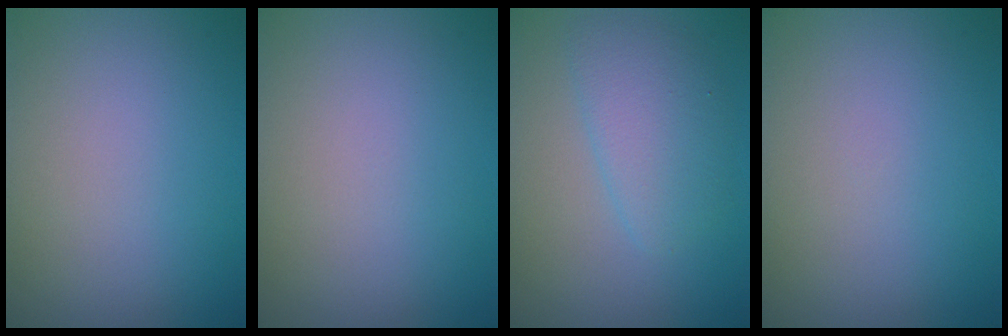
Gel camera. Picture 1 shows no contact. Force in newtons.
{"total": 0.0}
{"total": 3.3, "press": 3.3, "slide": 0.1}
{"total": 0.0}